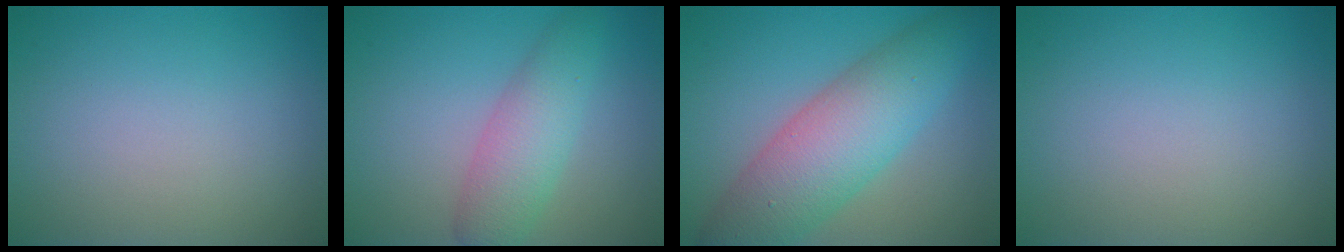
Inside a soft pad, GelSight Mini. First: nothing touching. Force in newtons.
{"total": 4.3, "press": 4.2, "slide": 0.0}
{"total": 8.0, "press": 8.0, "slide": 0.0}
{"total": 0.0}